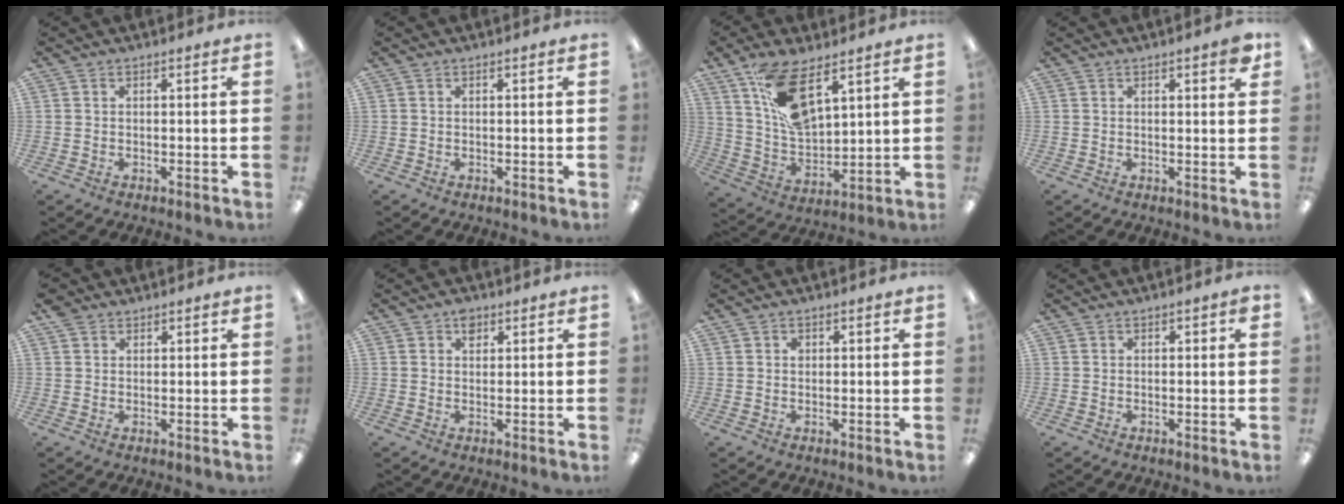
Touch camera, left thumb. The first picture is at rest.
{"total": 0.0}
{"total": 14.5, "force": [8.9, 6.3, 9.6], "torque": [-0.177, -0.031, 0.164]}
{"total": 2.9, "force": [1.8, 0.9, 2.0], "torque": [-0.017, -0.007, 0.026]}
{"total": 2.6, "force": [1.8, 1.8, 0.7], "torque": [-0.016, 0.003, 0.035]}
{"total": 2.6, "force": [1.5, 1.8, 1.2], "torque": [-0.009, -0.004, 0.024]}
{"total": 1.2, "force": [0.5, 1.0, 0.6], "torque": [-0.003, 0.003, 0.006]}
{"total": 1.2, "force": [0.4, 0.7, 0.9], "torque": [-0.018, 0.004, 0.006]}